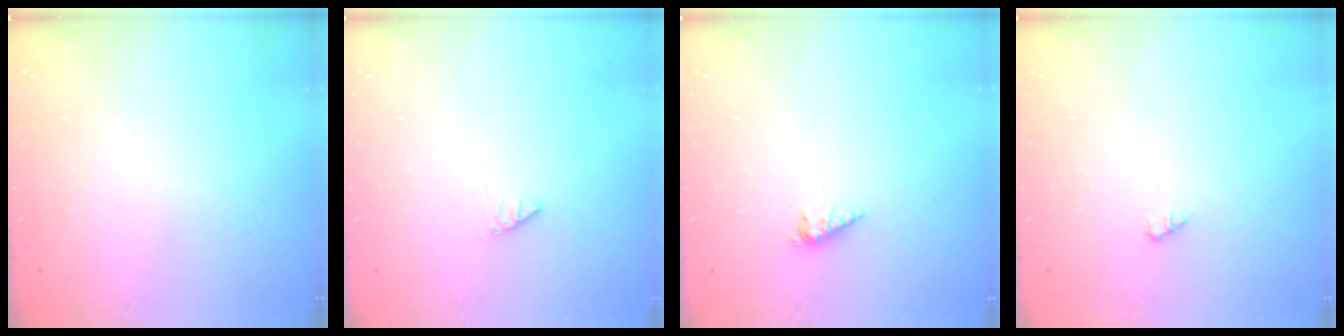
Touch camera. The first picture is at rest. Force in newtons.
{"total": 0.0}
{"total": 2.1, "press": 2.1, "slide": 0.3}
{"total": 1.0, "press": 1.0, "slide": 0.2}